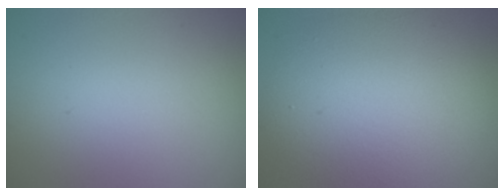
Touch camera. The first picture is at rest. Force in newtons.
{"total": 9.2, "press": 9.2, "slide": 0.3}